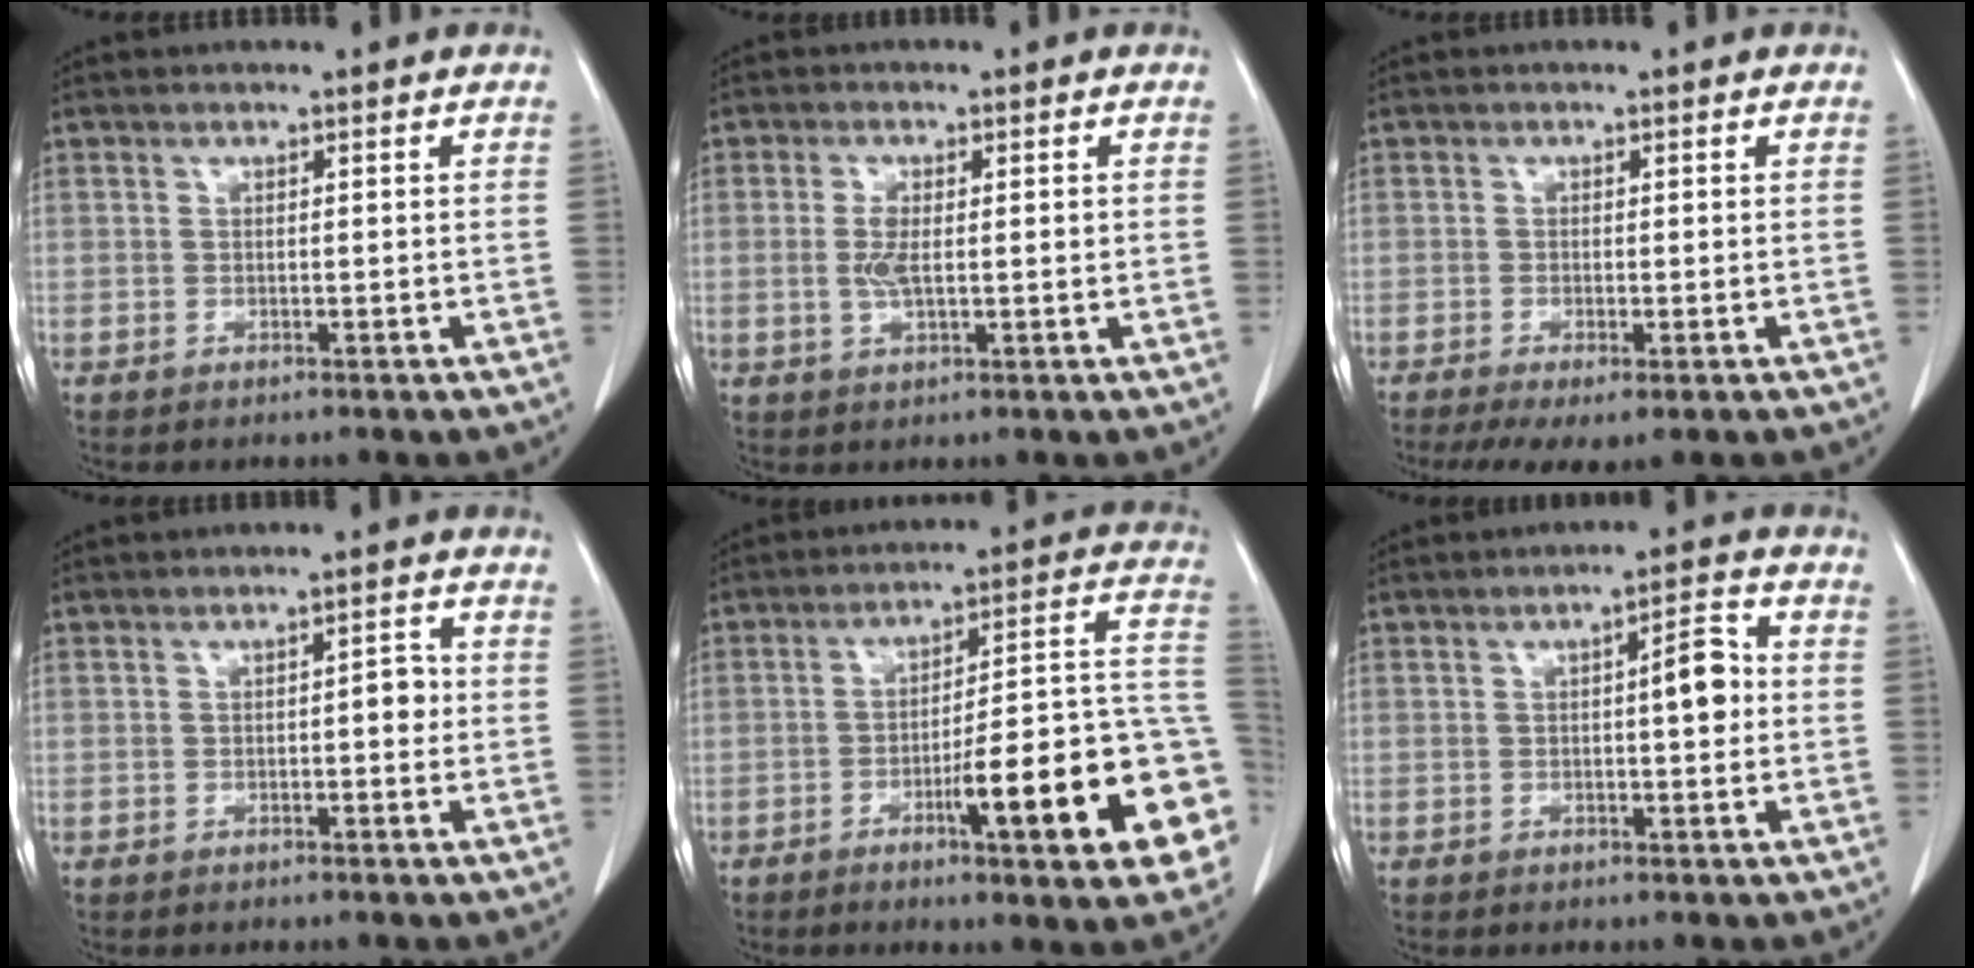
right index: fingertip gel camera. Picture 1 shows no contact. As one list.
[{"total": 4.2, "force": [0.1, 1.5, 3.9], "torque": [-0.081, 0.001, 0.004]}, {"total": 5.5, "force": [-3.5, 1.3, 4.0], "torque": [-0.065, -0.018, -0.057]}, {"total": 2.5, "force": [-0.2, 1.0, 2.3], "torque": [-0.026, 0.007, -0.004]}, {"total": 19.2, "force": [-6.6, 2.2, 17.9], "torque": [-0.171, 0.021, -0.090]}, {"total": 4.9, "force": [0.2, 1.2, 4.8], "torque": [-0.066, 0.011, -0.001]}]